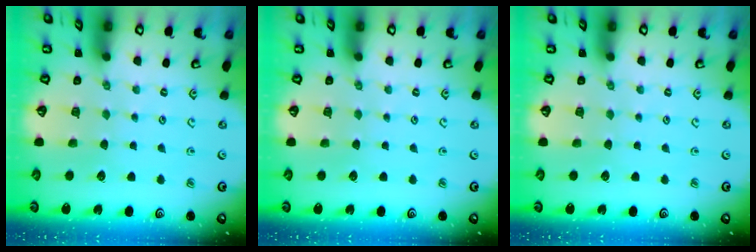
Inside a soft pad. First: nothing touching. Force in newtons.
{"total": 0.0}
{"total": 0.0}